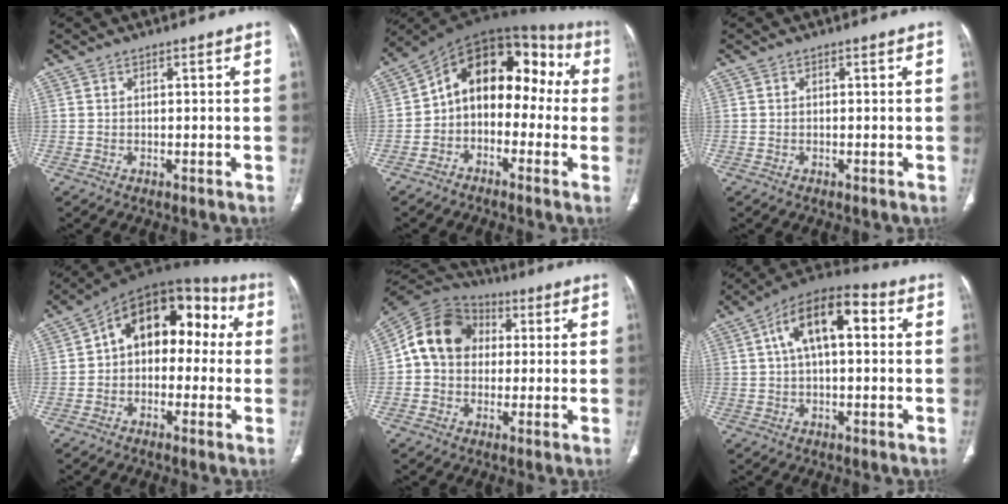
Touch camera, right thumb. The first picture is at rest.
{"total": 15.9, "force": [-0.2, 10.5, 11.9], "torque": [-0.123, 0.067, -0.020]}
{"total": 0.0}
{"total": 16.0, "force": [1.9, 10.4, 11.9], "torque": [-0.119, 0.058, 0.014]}
{"total": 13.1, "force": [1.5, 10.8, 7.2], "torque": [-0.115, 0.028, 0.013]}
{"total": 14.0, "force": [3.3, 6.6, 11.8], "torque": [-0.198, 0.033, 0.048]}